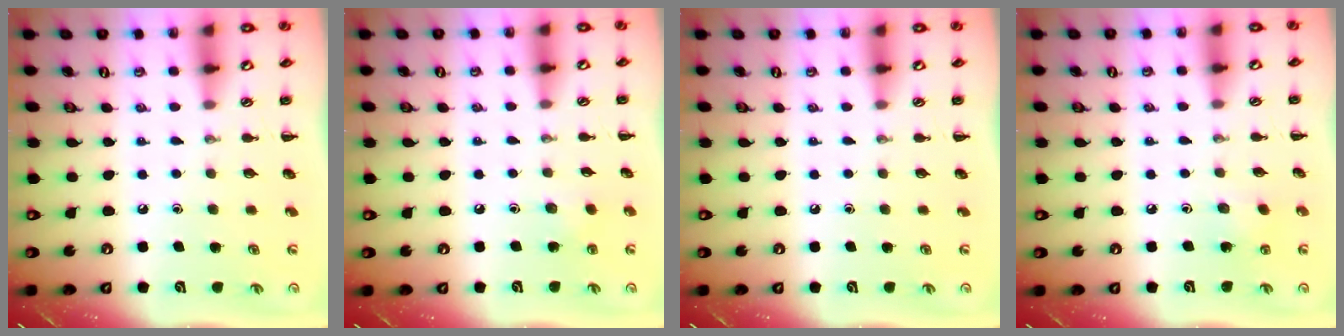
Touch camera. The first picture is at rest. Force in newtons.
{"total": 4.3, "press": 4.1, "slide": 1.1}
{"total": 0.0}
{"total": 2.7, "press": 2.6, "slide": 0.8}